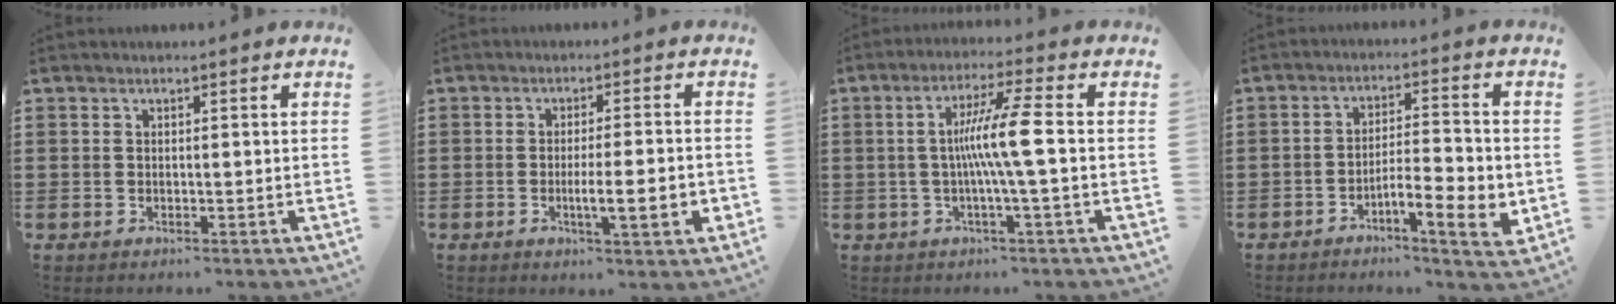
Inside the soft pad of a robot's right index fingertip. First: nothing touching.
{"total": 6.7, "force": [-1.6, 0.9, 6.5], "torque": [-0.103, -0.005, -0.026]}
{"total": 8.0, "force": [-0.4, -0.5, 8.0], "torque": [-0.147, -0.001, -0.018]}
{"total": 7.0, "force": [-3.0, 1.5, 6.2], "torque": [-0.091, -0.003, -0.051]}